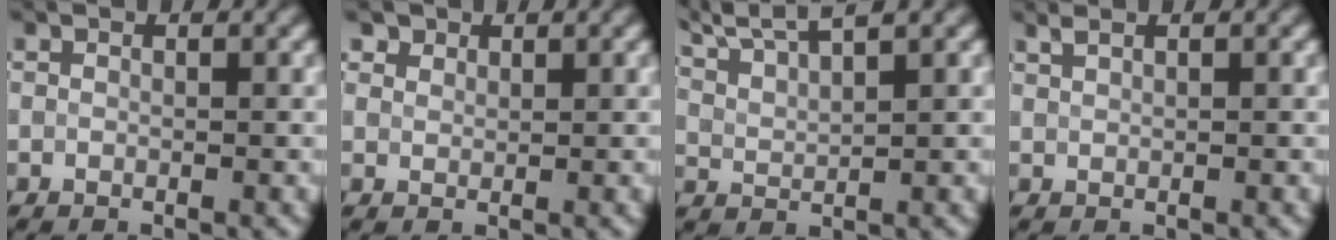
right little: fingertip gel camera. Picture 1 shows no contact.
{"total": 2.0, "force": [1.6, 1.2, 0.5], "torque": [-0.015, -0.007, 0.037]}
{"total": 6.0, "force": [5.1, 1.3, 2.9], "torque": [-0.052, 0.024, 0.066]}
{"total": 0.9, "force": [0.8, 0.2, 0.4], "torque": [-0.011, 0.000, 0.018]}